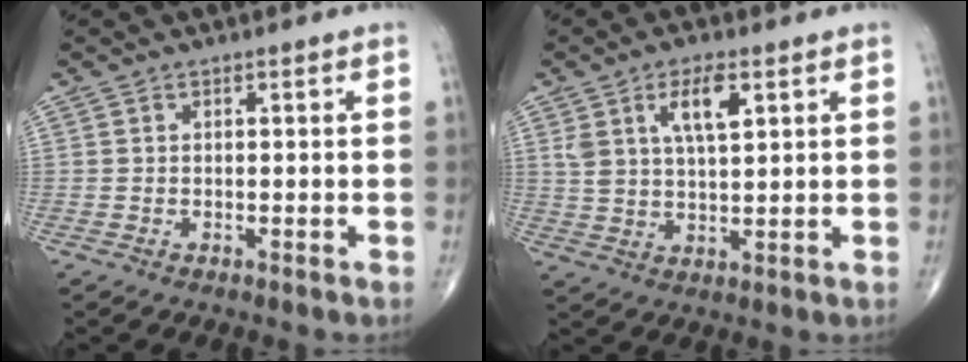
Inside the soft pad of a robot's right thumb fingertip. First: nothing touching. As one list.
[{"total": 7.6, "force": [3.3, 3.0, 6.2], "torque": [-0.108, -0.010, 0.064]}]